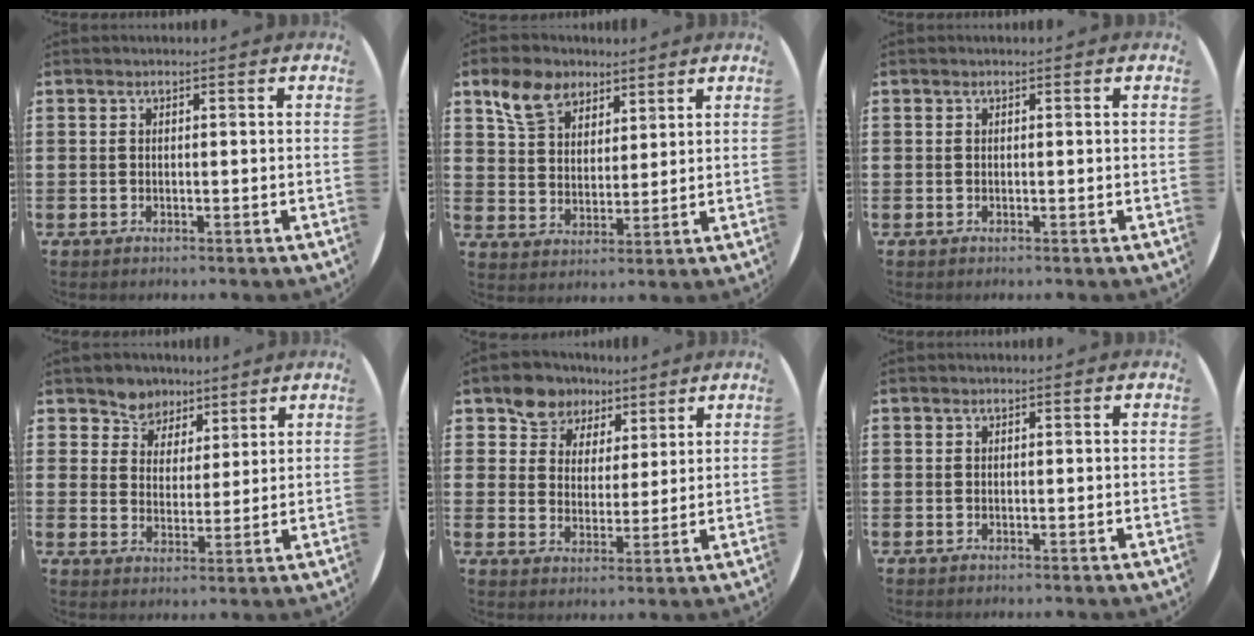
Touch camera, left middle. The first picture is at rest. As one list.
[{"total": 6.6, "force": [5.0, 3.9, 2.0], "torque": [-0.051, 0.000, 0.095]}, {"total": 0.0}, {"total": 5.1, "force": [4.3, 2.8, -0.3], "torque": [-0.022, -0.011, 0.077]}, {"total": 6.7, "force": [5.4, 4.0, 0.1], "torque": [-0.037, -0.011, 0.100]}, {"total": 0.0}]